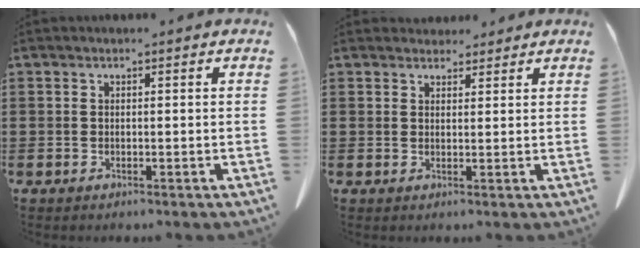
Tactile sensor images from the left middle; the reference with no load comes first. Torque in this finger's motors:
{"motor_torque": [0.76, 0.49, 0.03, 0.01]}